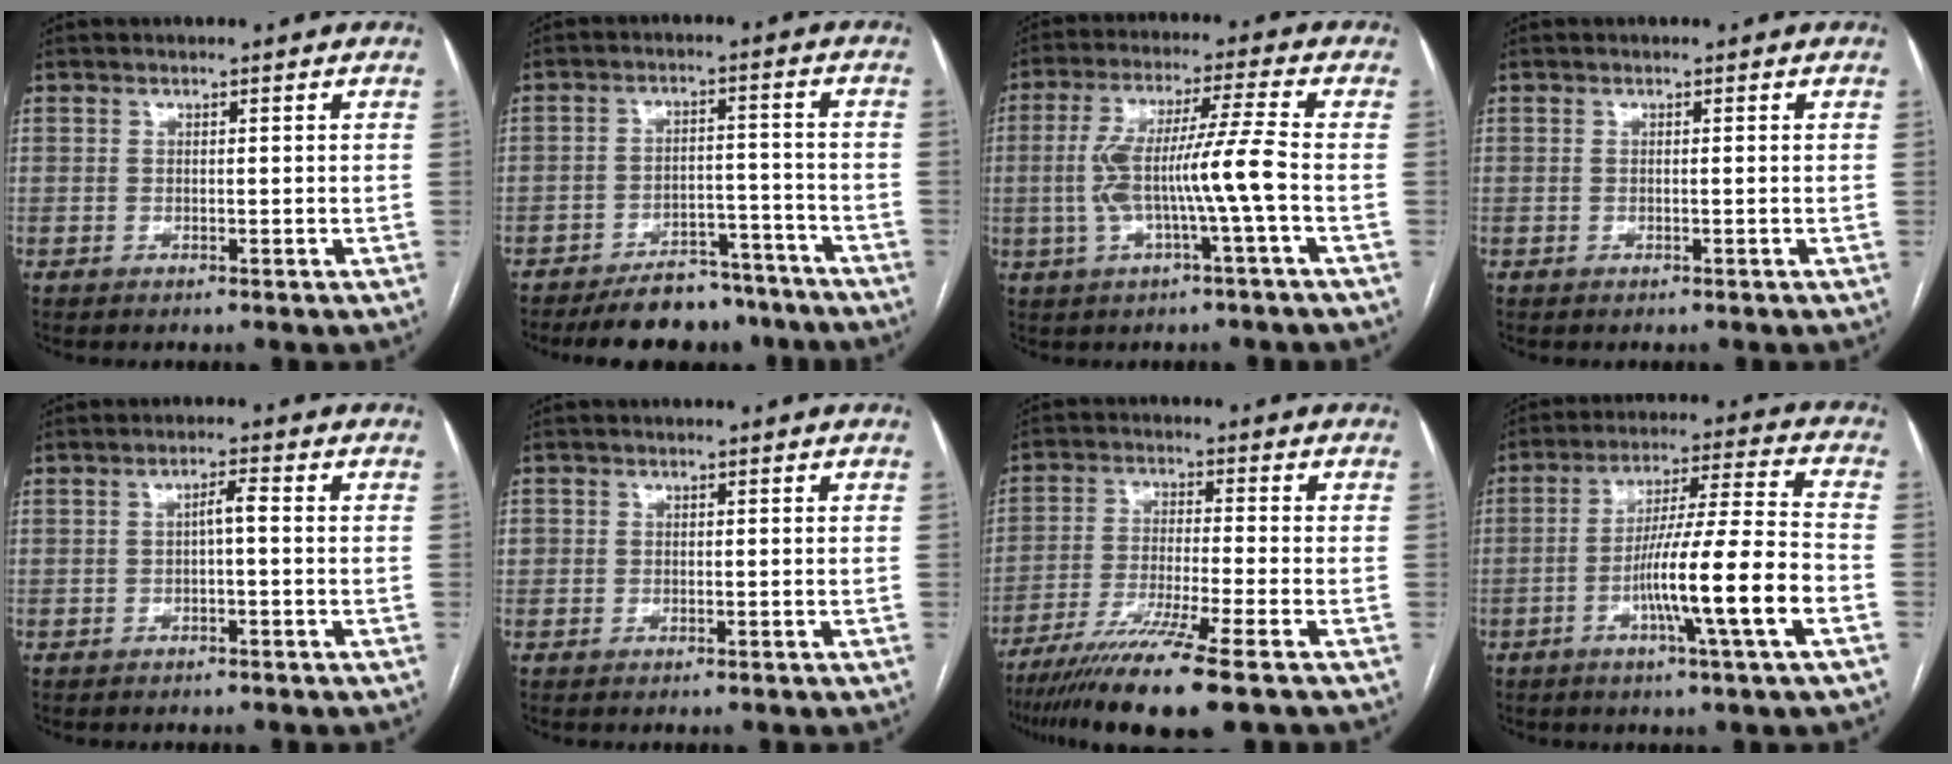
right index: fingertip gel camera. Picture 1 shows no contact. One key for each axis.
{"total": 11.4, "fx": -10.1, "fy": 4.3, "fz": 3.0, "tx": -0.021, "ty": 0.018, "tz": -0.143}
{"total": 10.0, "fx": -1.7, "fy": -0.5, "fz": 9.8, "tx": -0.196, "ty": 0.018, "tz": -0.031}
{"total": 0.0}
{"total": 2.0, "fx": -0.2, "fy": 0.2, "fz": 2.0, "tx": -0.033, "ty": 0.005, "tz": -0.003}
{"total": 1.0, "fx": 0.0, "fy": 1.0, "fz": 0.2, "tx": 0.005, "ty": 0.005, "tz": -0.002}
{"total": 12.4, "fx": -9.1, "fy": -1.5, "fz": 8.3, "tx": -0.146, "ty": -0.037, "tz": -0.149}
{"total": 14.2, "fx": -4.9, "fy": -1.0, "fz": 13.3, "tx": -0.229, "ty": 0.000, "tz": -0.086}